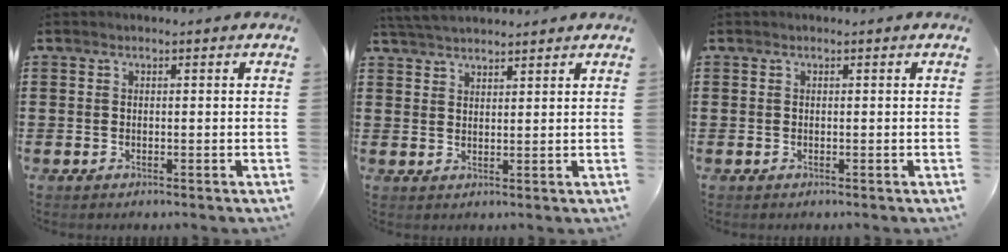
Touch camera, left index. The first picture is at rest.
{"total": 3.7, "force": [3.6, 0.3, 0.9], "torque": [-0.028, -0.003, 0.069]}
{"total": 0.0}